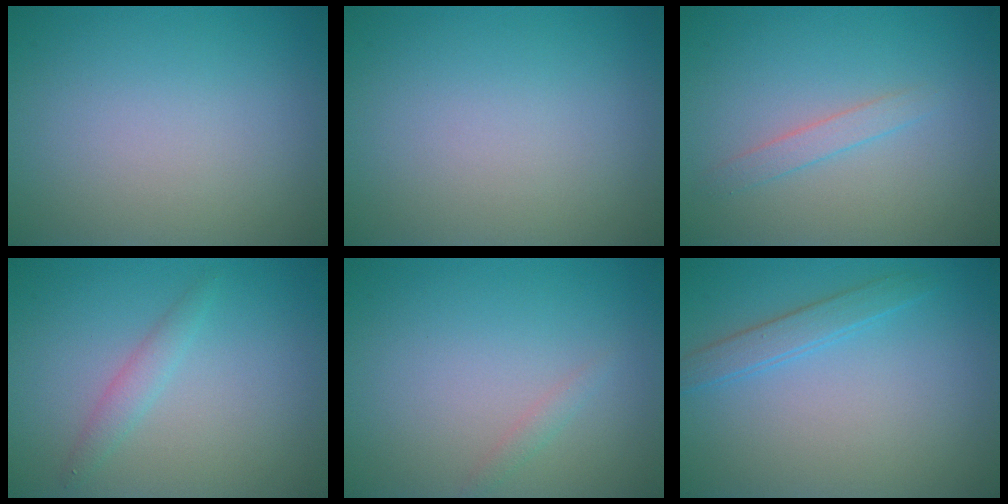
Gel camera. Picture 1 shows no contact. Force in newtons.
{"total": 0.0}
{"total": 1.3, "press": 1.3, "slide": 0.1}
{"total": 1.5, "press": 1.5, "slide": 0.0}
{"total": 0.8, "press": 0.8, "slide": 0.0}
{"total": 2.0, "press": 2.0, "slide": 0.1}